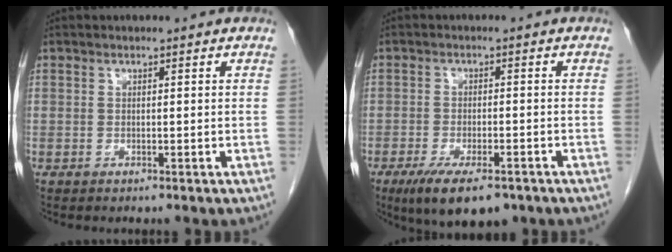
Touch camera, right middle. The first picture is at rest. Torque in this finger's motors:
{"motor_torque": [1.26, -0.76, 0.39, 0.13]}